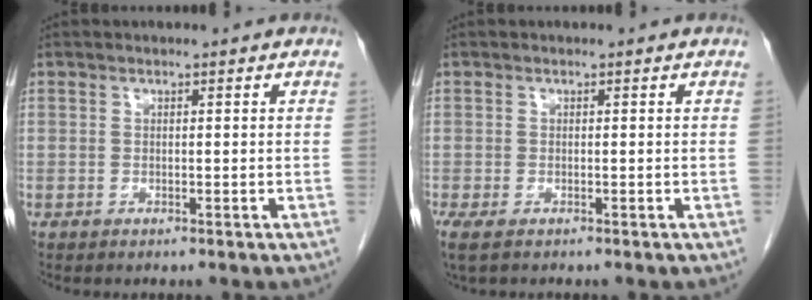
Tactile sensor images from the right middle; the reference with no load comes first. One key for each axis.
{"total": 2.6, "fx": -1.9, "fy": 0.9, "fz": 1.6, "tx": -0.034, "ty": -0.012, "tz": -0.027}